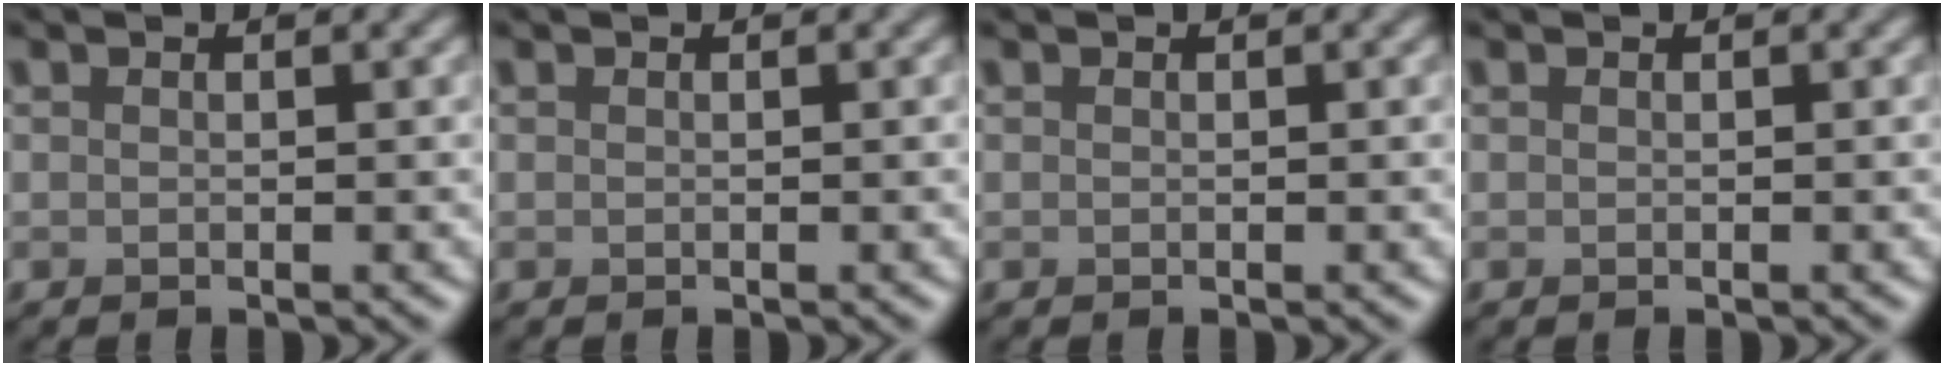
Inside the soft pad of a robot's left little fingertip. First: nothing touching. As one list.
[{"total": 0.0}, {"total": 0.0}, {"total": 0.0}]